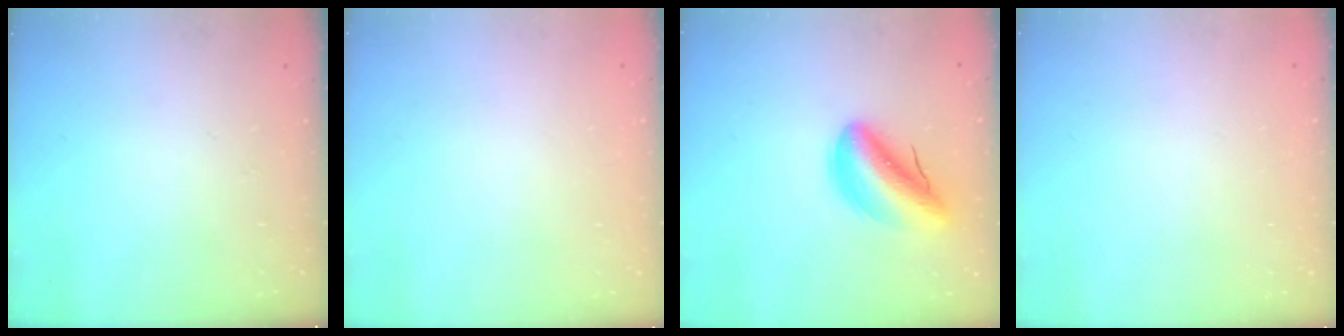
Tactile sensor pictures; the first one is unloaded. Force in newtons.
{"total": 2.1, "press": 2.1, "slide": 0.1}
{"total": 9.4, "press": 8.9, "slide": 3.0}
{"total": 2.0, "press": 2.0, "slide": 0.1}